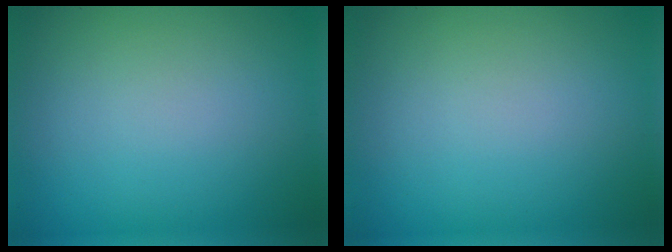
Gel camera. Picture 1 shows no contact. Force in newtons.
{"total": 0.0}